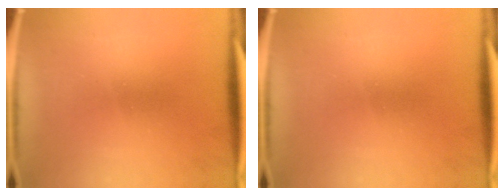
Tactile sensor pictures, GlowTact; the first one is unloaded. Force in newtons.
{"total": 0.0}